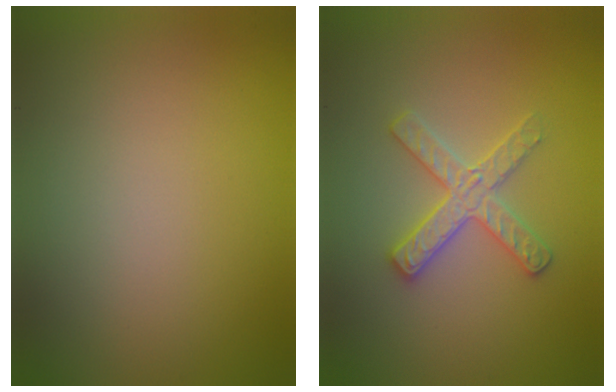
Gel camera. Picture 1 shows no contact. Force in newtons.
{"total": 2.9, "press": 2.9, "slide": 0.5}